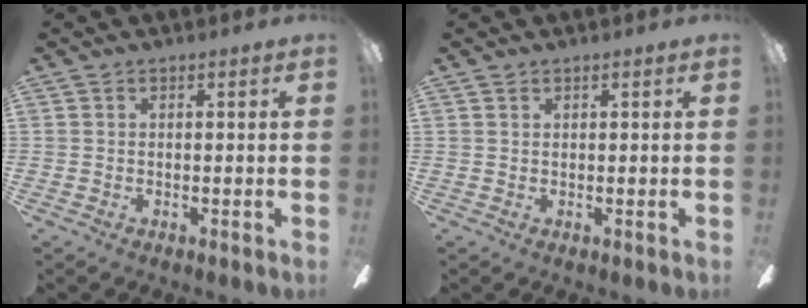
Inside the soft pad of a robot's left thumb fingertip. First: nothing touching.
{"total": 0.6, "force": [0.5, 0.3, 0.1], "torque": [-0.002, 0.001, 0.010]}